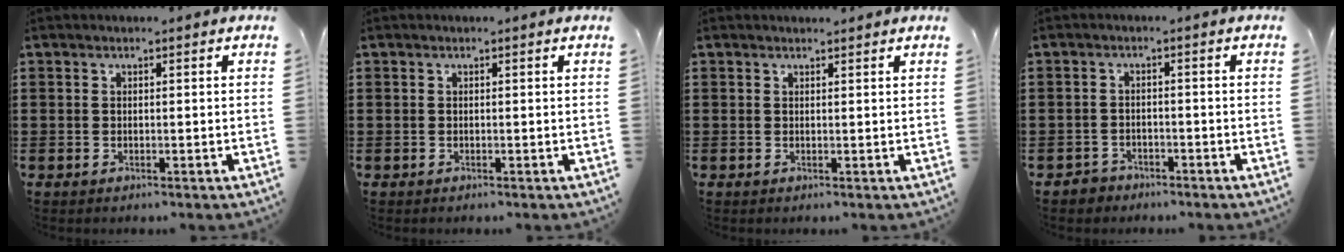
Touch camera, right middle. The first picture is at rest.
{"total": 0.0}
{"total": 0.6, "force": [0.6, 0.0, 0.0], "torque": [-0.001, -0.002, 0.013]}
{"total": 1.9, "force": [-1.7, 0.7, -0.1], "torque": [-0.004, 0.003, -0.041]}